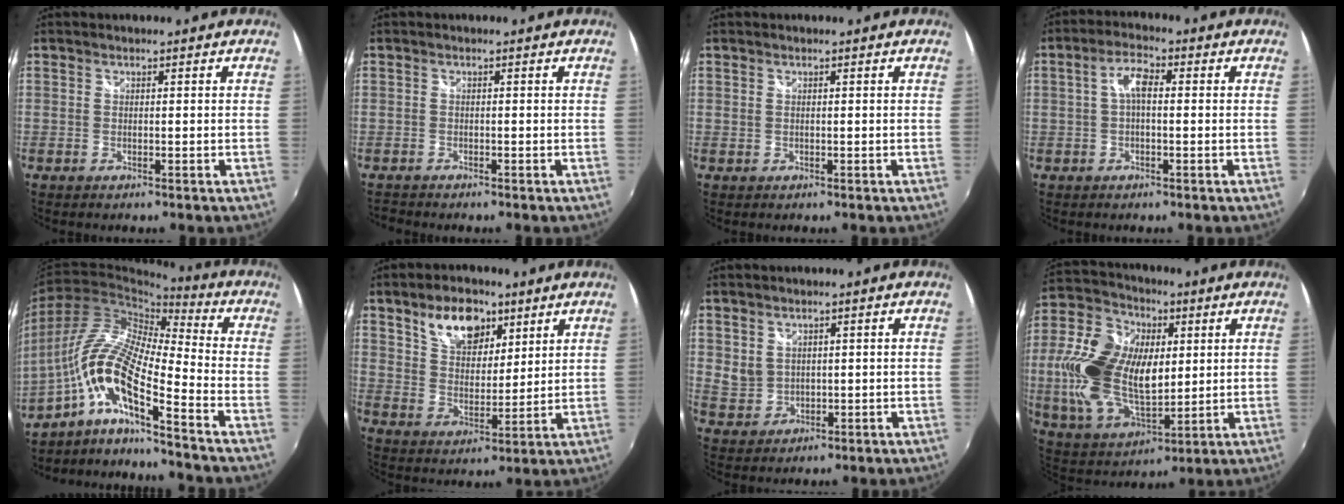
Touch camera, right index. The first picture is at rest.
{"total": 1.5, "force": [-1.3, 0.7, -0.1], "torque": [-0.004, 0.000, -0.027]}
{"total": 0.0}
{"total": 4.3, "force": [0.2, 1.7, 3.9], "torque": [-0.076, 0.014, 0.002]}
{"total": 13.1, "force": [-6.5, 1.4, 11.3], "torque": [-0.198, -0.007, -0.141]}
{"total": 10.8, "force": [6.4, 6.1, 6.2], "torque": [-0.101, 0.016, 0.117]}
{"total": 3.7, "force": [1.6, 3.0, 1.4], "torque": [-0.022, 0.002, 0.044]}
{"total": 20.6, "force": [2.3, 12.6, 16.2], "torque": [-0.345, 0.020, 0.053]}